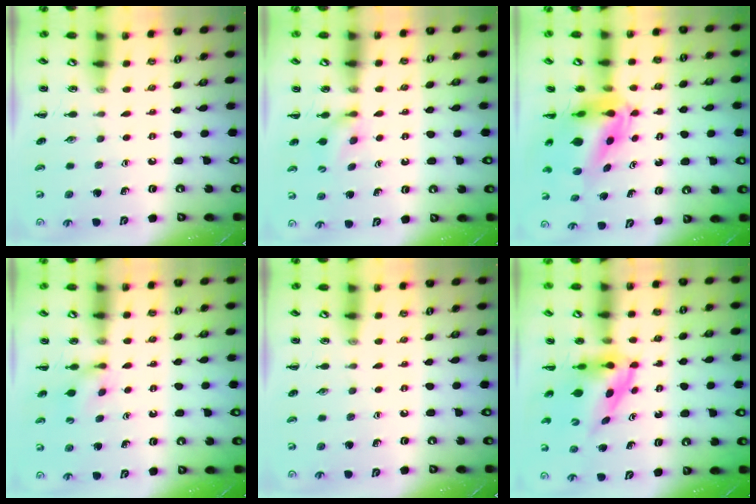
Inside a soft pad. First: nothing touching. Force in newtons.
{"total": 6.6, "press": 6.3, "slide": 1.8}
{"total": 7.6, "press": 7.2, "slide": 2.4}
{"total": 3.7, "press": 3.5, "slide": 1.2}
{"total": 0.0}
{"total": 3.9, "press": 3.8, "slide": 0.6}